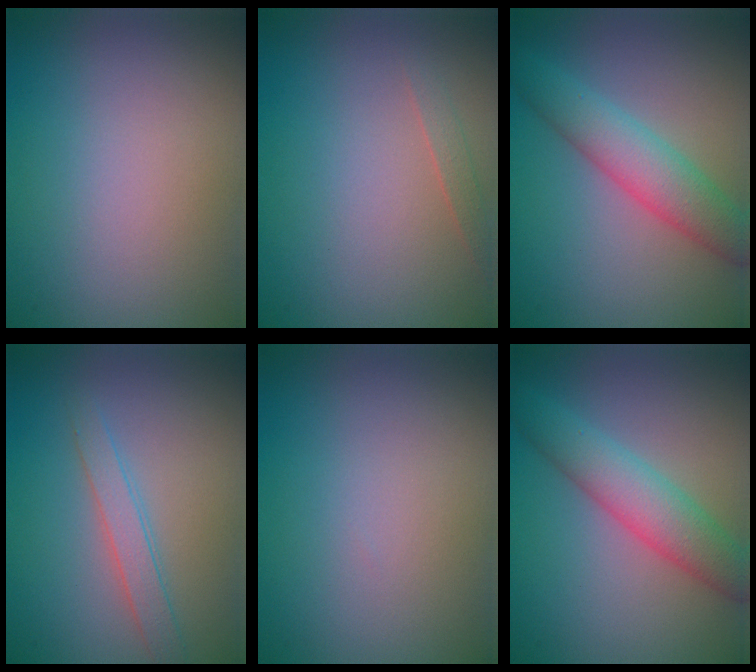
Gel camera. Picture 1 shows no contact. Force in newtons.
{"total": 0.9, "press": 0.9, "slide": 0.0}
{"total": 4.6, "press": 4.6, "slide": 0.2}
{"total": 2.0, "press": 2.0, "slide": 0.1}
{"total": 0.0}
{"total": 4.6, "press": 4.6, "slide": 0.2}